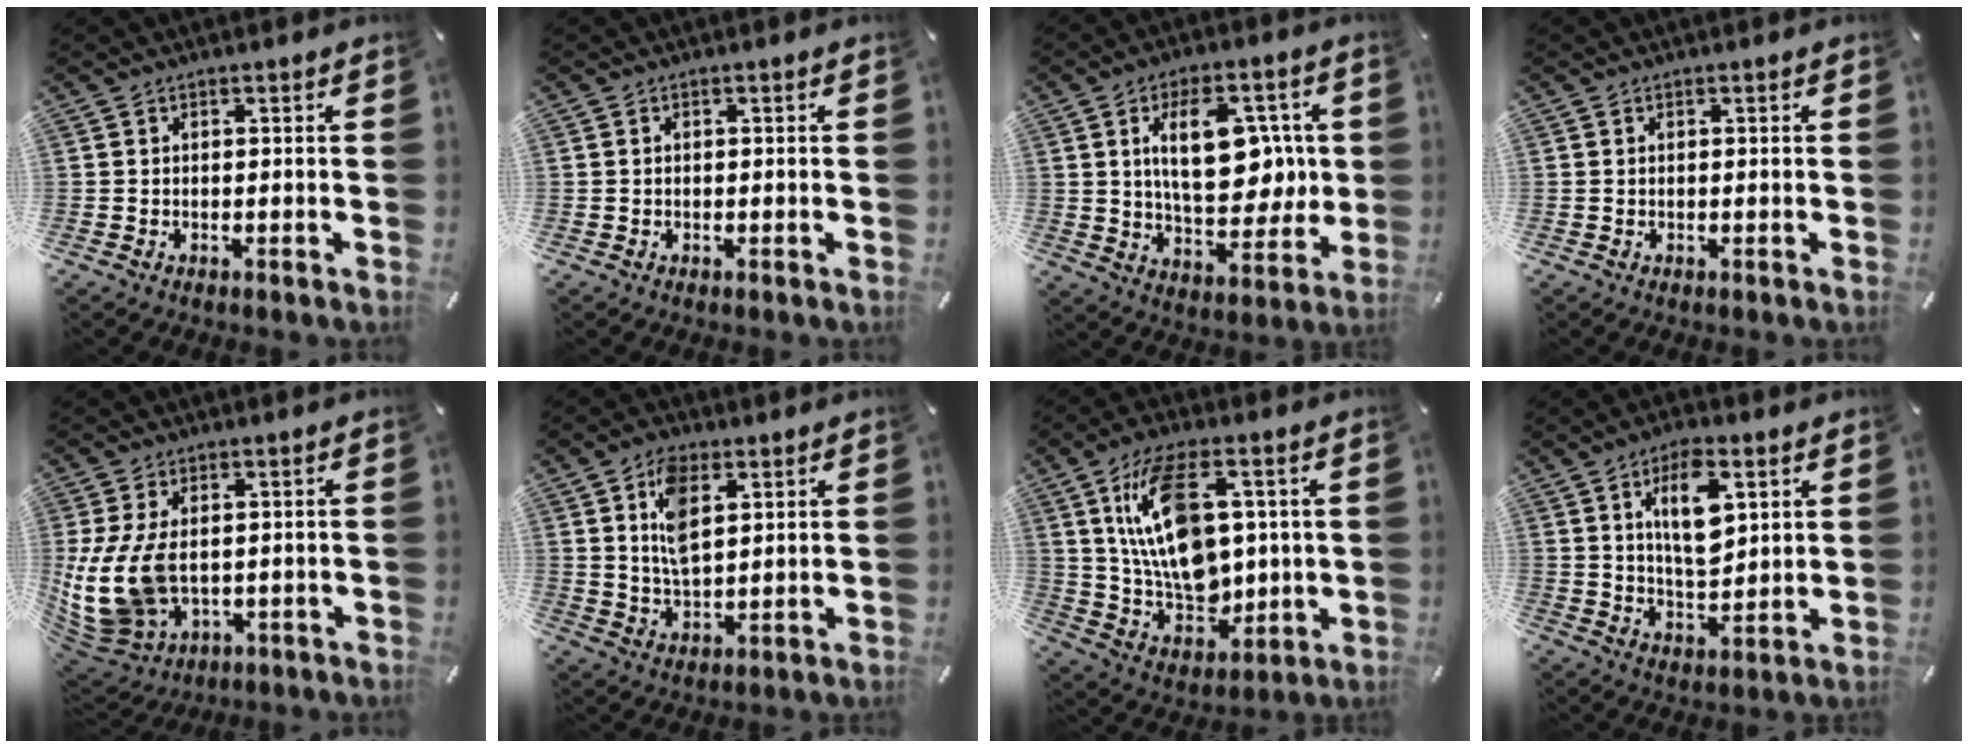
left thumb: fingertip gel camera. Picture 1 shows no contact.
{"total": 0.5, "force": [0.0, 0.4, 0.4], "torque": [-0.008, 0.002, -0.002]}
{"total": 16.6, "force": [3.3, 9.8, 13.0], "torque": [-0.210, 0.004, 0.054]}
{"total": 0.0}
{"total": 12.6, "force": [0.5, 8.9, 8.9], "torque": [-0.216, -0.008, 0.010]}
{"total": 9.7, "force": [3.7, 5.7, 6.9], "torque": [-0.145, -0.001, 0.063]}
{"total": 17.5, "force": [4.6, 10.9, 13.0], "torque": [-0.243, -0.007, 0.082]}
{"total": 11.1, "force": [4.5, 5.2, 8.6], "torque": [-0.151, -0.007, 0.075]}